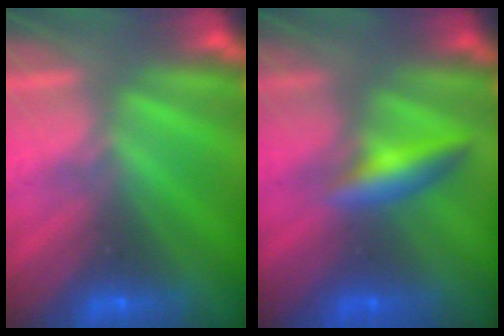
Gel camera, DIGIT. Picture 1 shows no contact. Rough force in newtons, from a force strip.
{"total": 2.4}